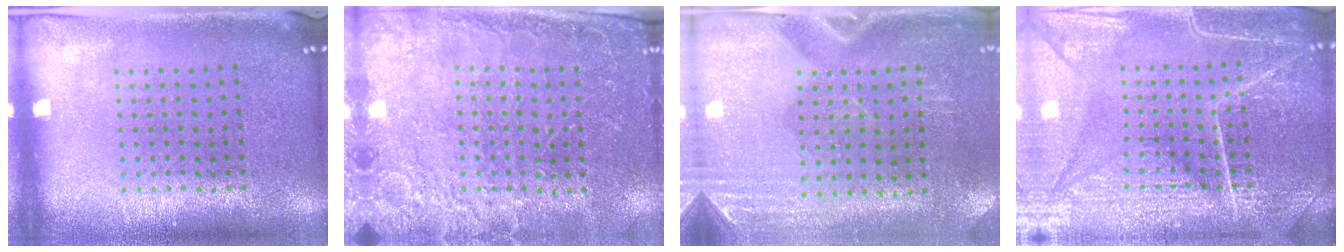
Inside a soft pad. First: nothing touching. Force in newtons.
{"total": 2.7, "press": 2.6, "slide": 0.3}
{"total": 3.0, "press": 2.6, "slide": 1.5}
{"total": 7.2, "press": 7.1, "slide": 0.8}